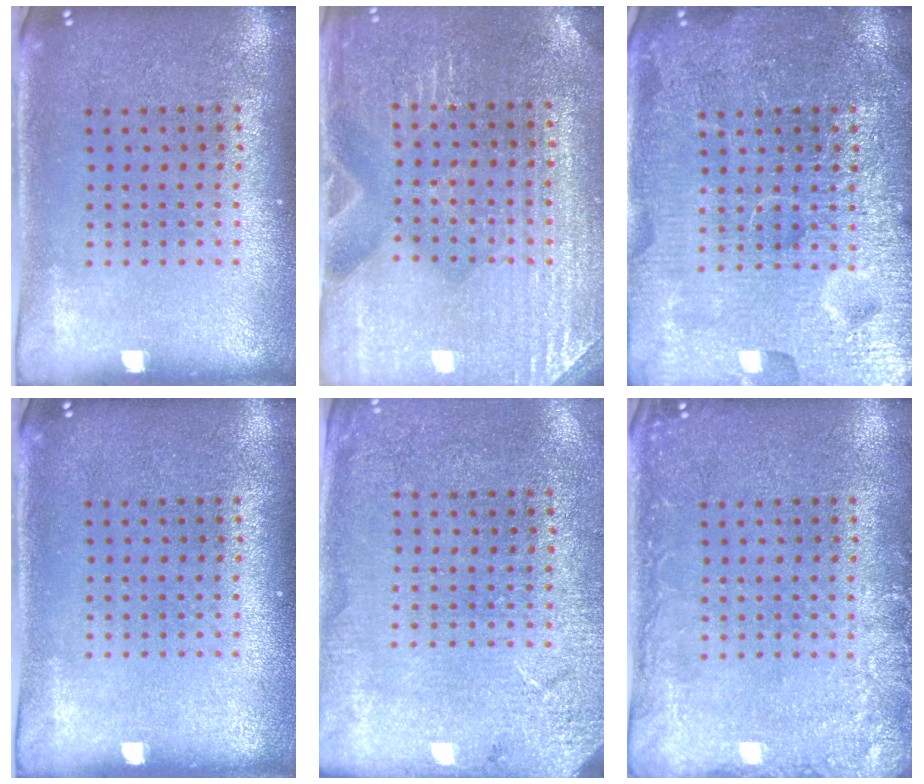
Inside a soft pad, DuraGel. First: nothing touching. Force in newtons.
{"total": 3.1, "press": 3.1, "slide": 0.5}
{"total": 7.0, "press": 7.0, "slide": 0.8}
{"total": 0.0}
{"total": 2.6, "press": 2.5, "slide": 0.7}
{"total": 2.4, "press": 2.4, "slide": 0.4}